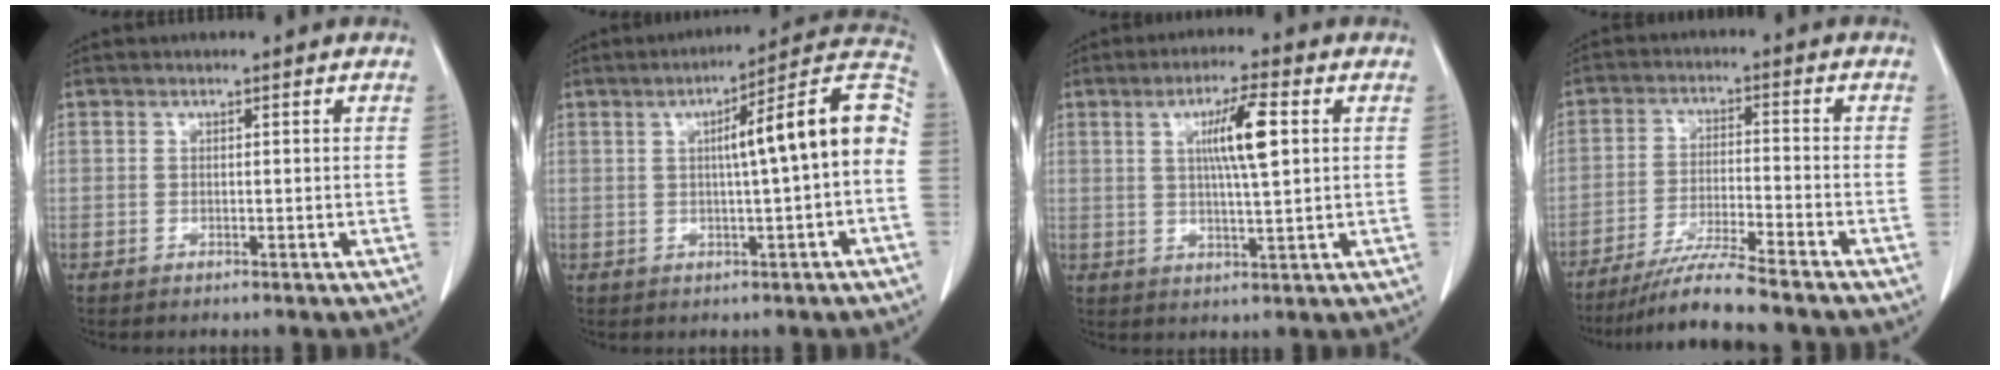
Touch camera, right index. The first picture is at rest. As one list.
[{"total": 12.4, "force": [0.5, 0.6, 12.4], "torque": [-0.166, 0.037, 0.002]}, {"total": 7.6, "force": [1.9, 0.4, 7.4], "torque": [-0.130, 0.002, 0.033]}, {"total": 8.7, "force": [-7.5, -0.8, 4.3], "torque": [-0.074, -0.023, -0.132]}]